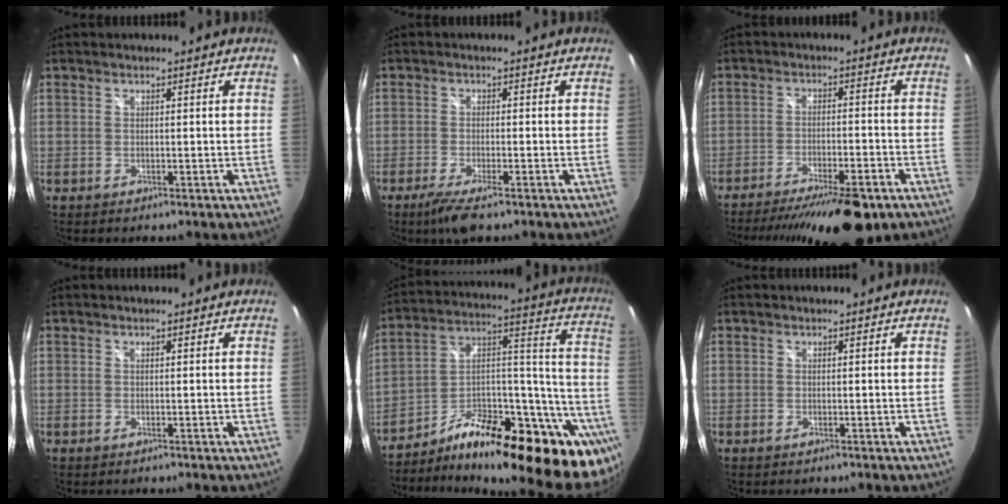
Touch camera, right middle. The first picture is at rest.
{"total": 5.3, "force": [-3.6, 0.6, 3.9], "torque": [-0.086, -0.014, -0.065]}
{"total": 18.0, "force": [-13.8, 4.5, 10.6], "torque": [-0.198, -0.032, -0.202]}
{"total": 0.0}
{"total": 29.4, "force": [-20.0, 9.4, 19.3], "torque": [-0.241, 0.015, -0.304]}
{"total": 0.0}